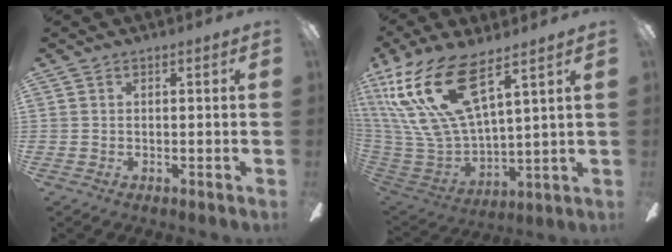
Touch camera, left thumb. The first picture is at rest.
{"total": 23.6, "force": [13.3, 9.4, 17.1], "torque": [-0.375, -0.075, 0.239]}